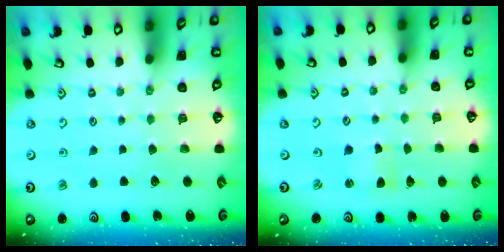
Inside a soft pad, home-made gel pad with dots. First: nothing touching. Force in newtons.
{"total": 1.7, "press": 1.7, "slide": 0.3}